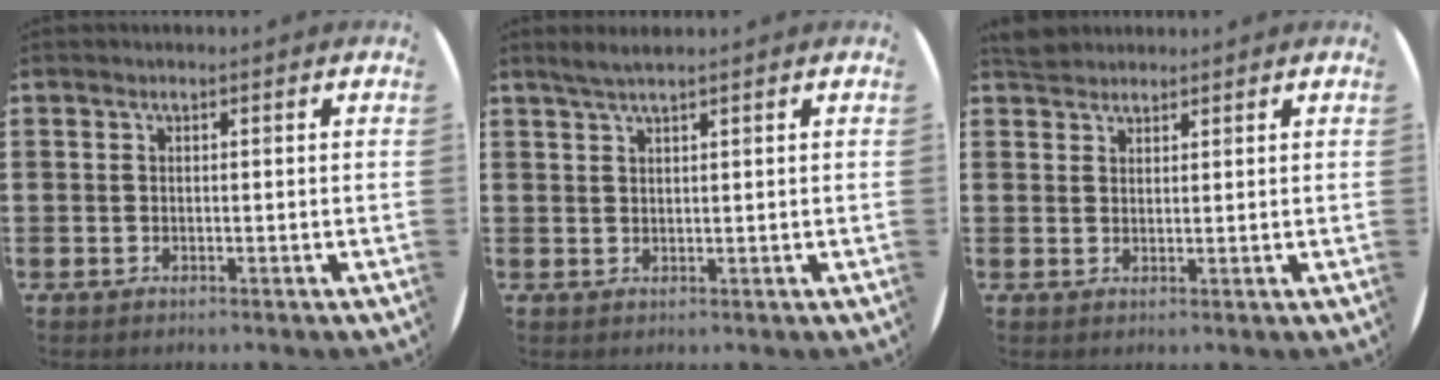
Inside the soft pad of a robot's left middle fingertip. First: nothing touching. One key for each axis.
{"total": 1.9, "fx": 1.6, "fy": 0.0, "fz": 1.1, "tx": -0.021, "ty": 0.003, "tz": 0.028}
{"total": 2.3, "fx": 2.2, "fy": 0.8, "fz": 0.2, "tx": 0.001, "ty": 0.005, "tz": 0.041}